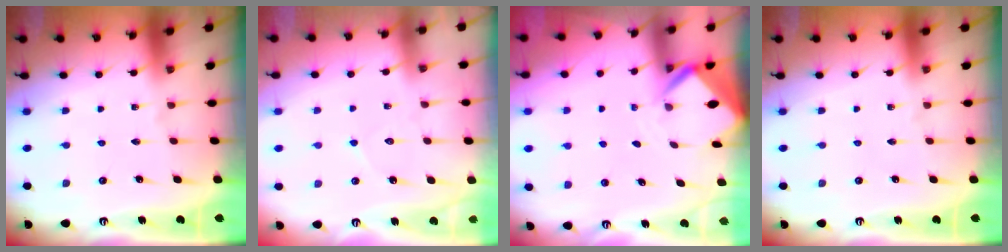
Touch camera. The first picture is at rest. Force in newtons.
{"total": 4.1, "press": 4.1, "slide": 0.2}
{"total": 3.0, "press": 3.0, "slide": 0.2}
{"total": 0.0}